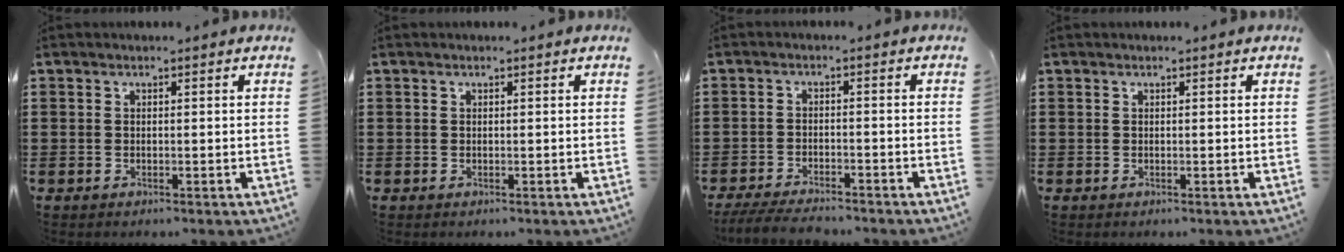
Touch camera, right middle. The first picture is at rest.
{"total": 0.0}
{"total": 4.1, "force": [-3.9, 0.4, 1.3], "torque": [-0.028, -0.006, -0.077]}
{"total": 0.0}